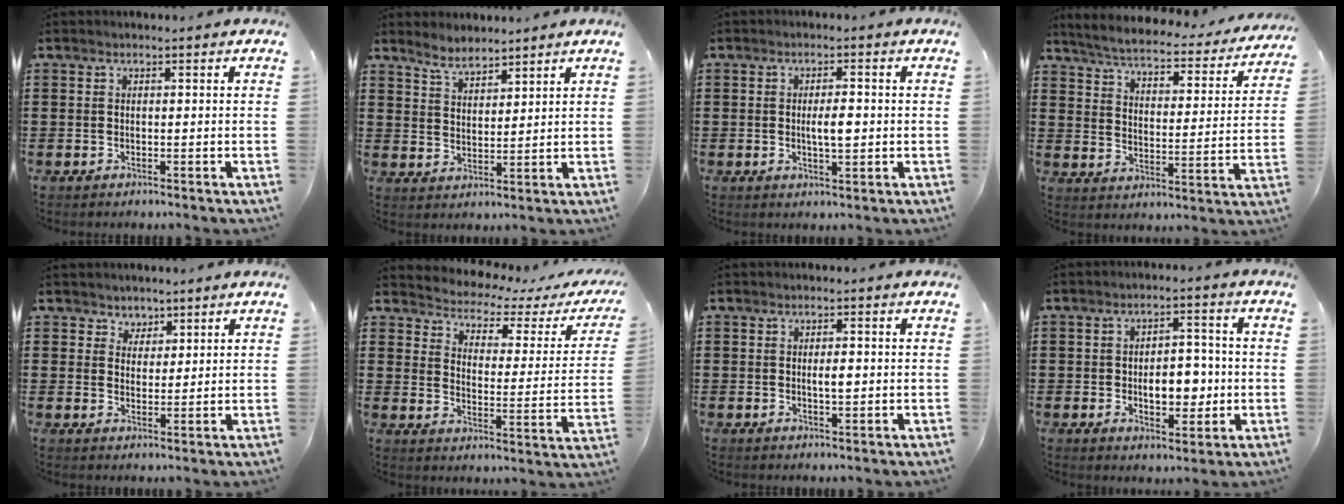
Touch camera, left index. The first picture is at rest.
{"total": 4.1, "force": [3.9, 1.1, 0.9], "torque": [-0.031, -0.006, 0.073]}
{"total": 3.6, "force": [-0.1, 1.2, 3.4], "torque": [-0.055, -0.002, -0.004]}
{"total": 4.3, "force": [4.1, 0.1, 1.2], "torque": [-0.046, -0.031, 0.063]}
{"total": 3.0, "force": [2.1, 2.1, -0.1], "torque": [-0.012, 0.009, 0.038]}
{"total": 3.0, "force": [2.8, 1.0, 0.4], "torque": [-0.032, -0.026, 0.039]}
{"total": 2.3, "force": [0.1, 0.7, 2.2], "torque": [-0.041, 0.000, 0.001]}
{"total": 7.6, "force": [-0.9, 4.2, 6.3], "torque": [-0.092, 0.003, -0.024]}